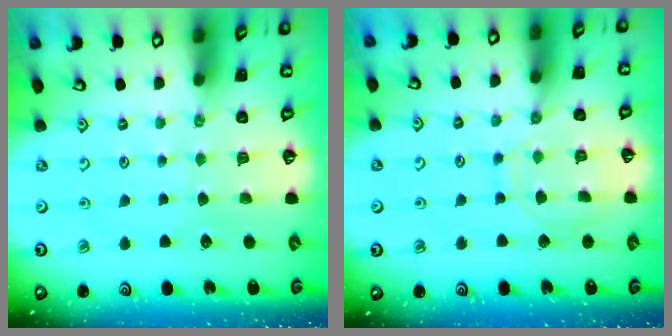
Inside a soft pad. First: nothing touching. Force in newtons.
{"total": 9.7, "press": 9.7, "slide": 0.8}